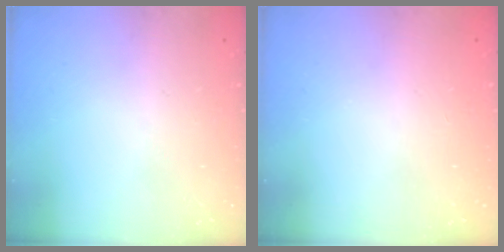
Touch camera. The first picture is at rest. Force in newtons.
{"total": 0.0}